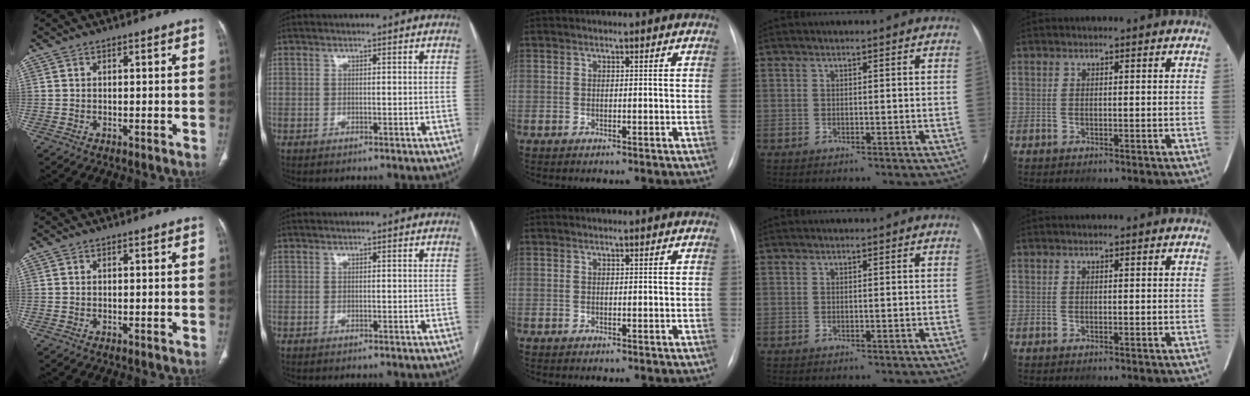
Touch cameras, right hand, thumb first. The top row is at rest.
{}